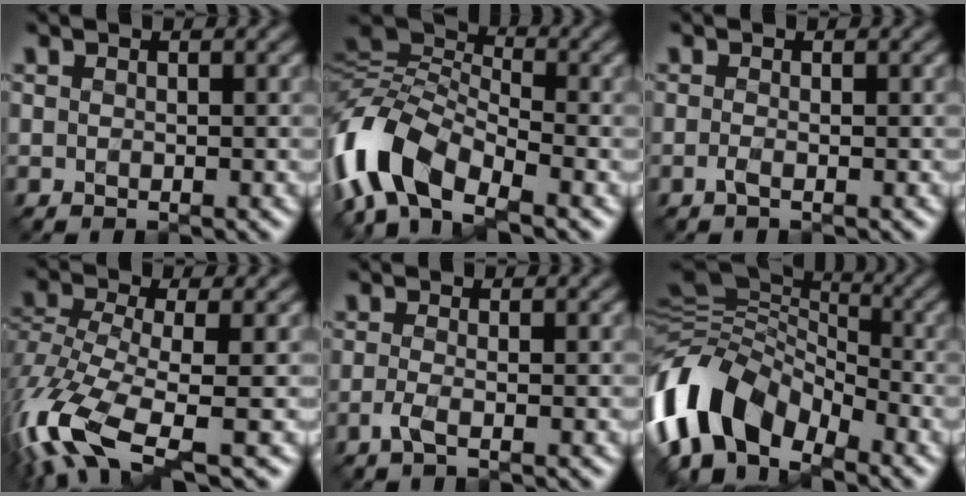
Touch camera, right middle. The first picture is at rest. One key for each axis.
{"total": 10.4, "fx": -5.0, "fy": 5.4, "fz": 7.4, "tx": -0.151, "ty": 0.007, "tz": -0.114}
{"total": 1.0, "fx": -0.4, "fy": 0.3, "fz": 0.8, "tx": -0.017, "ty": -0.006, "tz": -0.010}
{"total": 10.7, "fx": -5.0, "fy": 3.8, "fz": 8.7, "tx": -0.202, "ty": -0.018, "tz": -0.096}
{"total": 1.6, "fx": -0.7, "fy": 0.5, "fz": 1.4, "tx": -0.028, "ty": -0.007, "tz": -0.020}
{"total": 11.2, "fx": -6.0, "fy": 6.5, "fz": 6.8, "tx": -0.125, "ty": -0.002, "tz": -0.125}